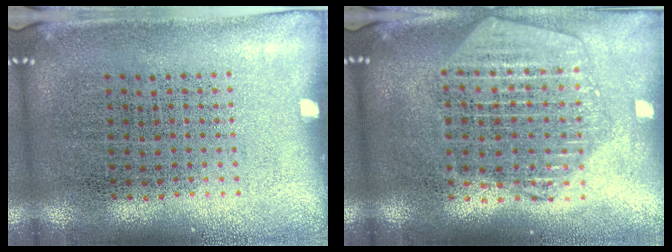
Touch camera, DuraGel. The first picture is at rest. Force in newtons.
{"total": 2.2, "press": 1.9, "slide": 0.9}